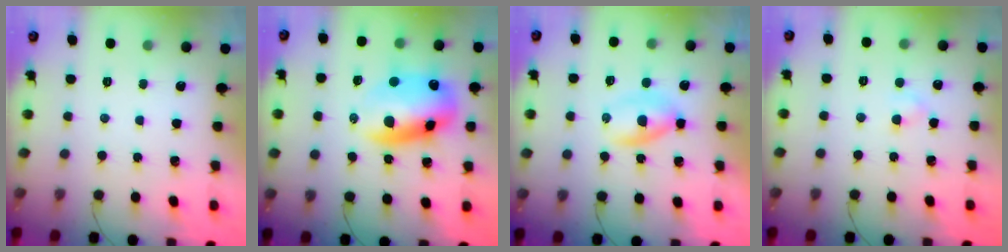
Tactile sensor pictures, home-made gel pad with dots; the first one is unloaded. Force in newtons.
{"total": 13.8, "press": 13.4, "slide": 3.2}
{"total": 3.1, "press": 3.0, "slide": 1.0}
{"total": 2.3, "press": 2.1, "slide": 1.0}